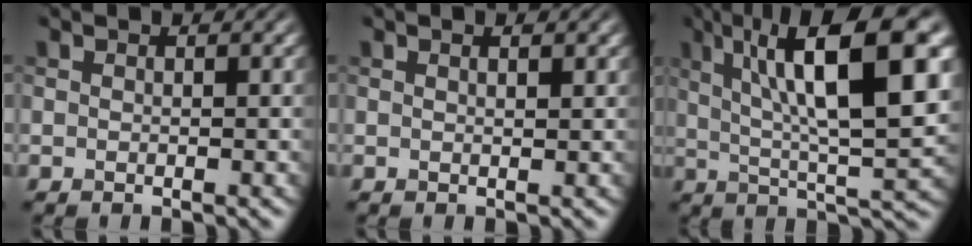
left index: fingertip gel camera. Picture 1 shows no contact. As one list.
[{"total": 0.7, "force": [0.5, -0.1, 0.5], "torque": [-0.009, -0.002, 0.008]}, {"total": 13.4, "force": [4.4, 3.0, 12.3], "torque": [-0.182, 0.012, 0.070]}]